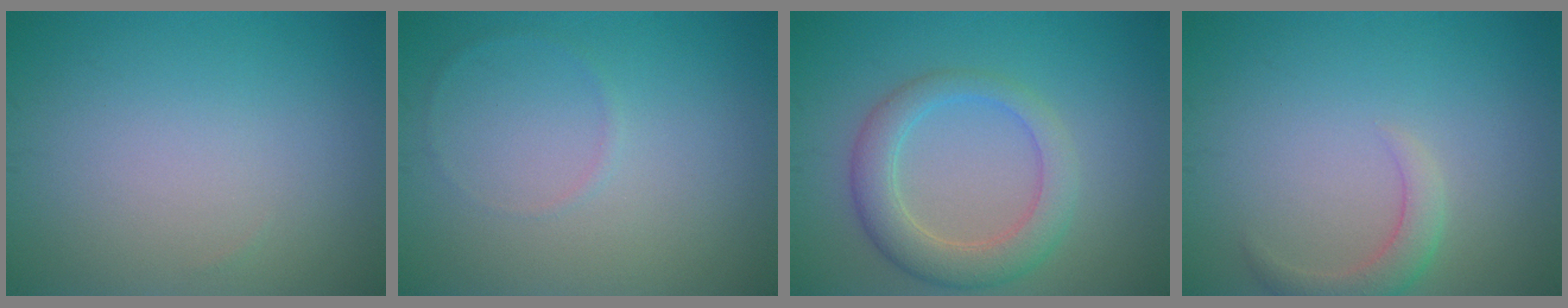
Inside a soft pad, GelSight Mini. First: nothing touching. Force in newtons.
{"total": 0.6, "press": 0.6, "slide": 0.1}
{"total": 4.4, "press": 4.4, "slide": 0.4}
{"total": 2.2, "press": 2.2, "slide": 0.2}